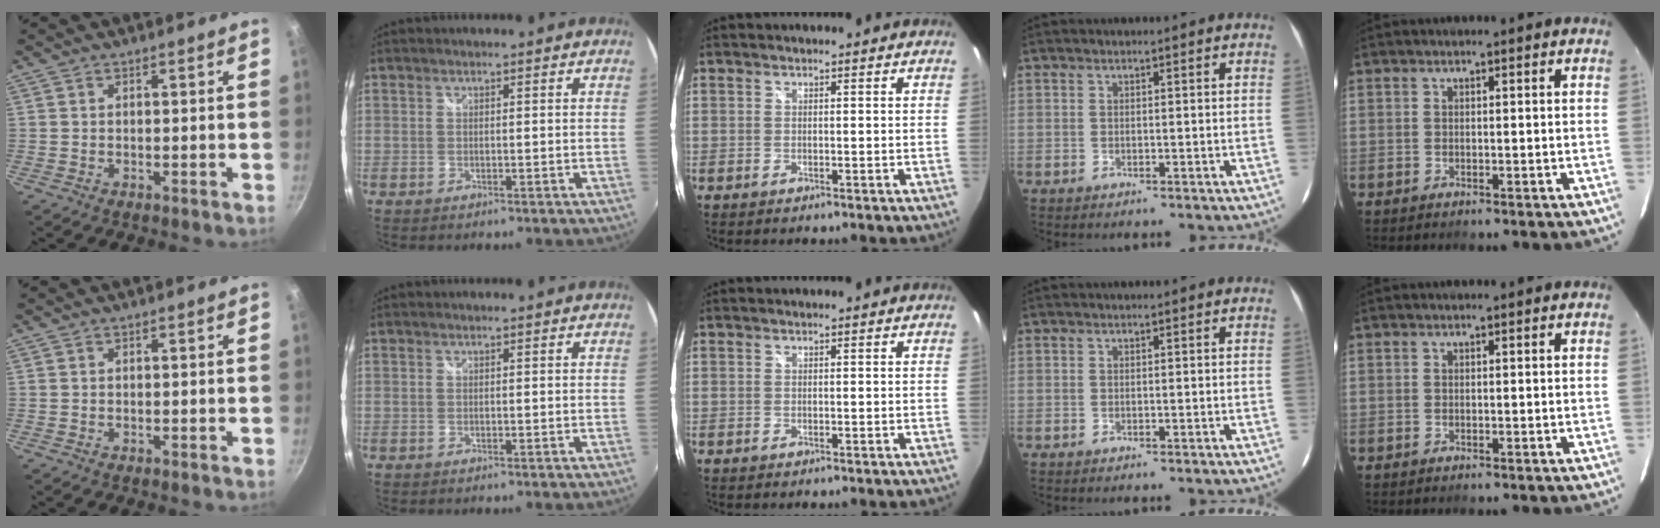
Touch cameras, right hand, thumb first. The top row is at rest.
{}